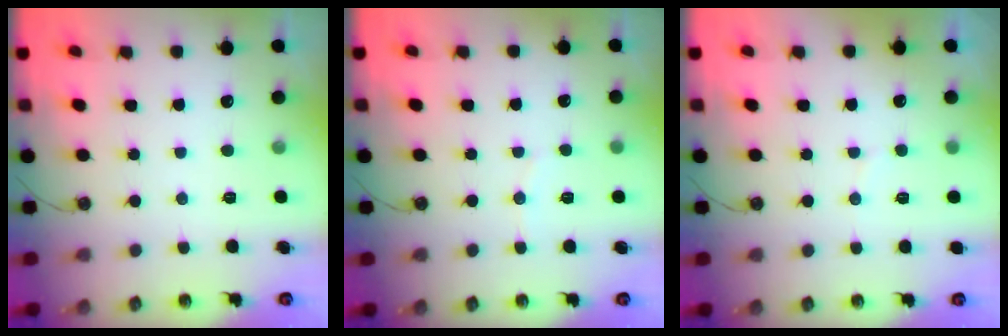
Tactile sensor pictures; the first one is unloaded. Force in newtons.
{"total": 3.7, "press": 3.6, "slide": 0.6}
{"total": 2.9, "press": 2.6, "slide": 1.2}